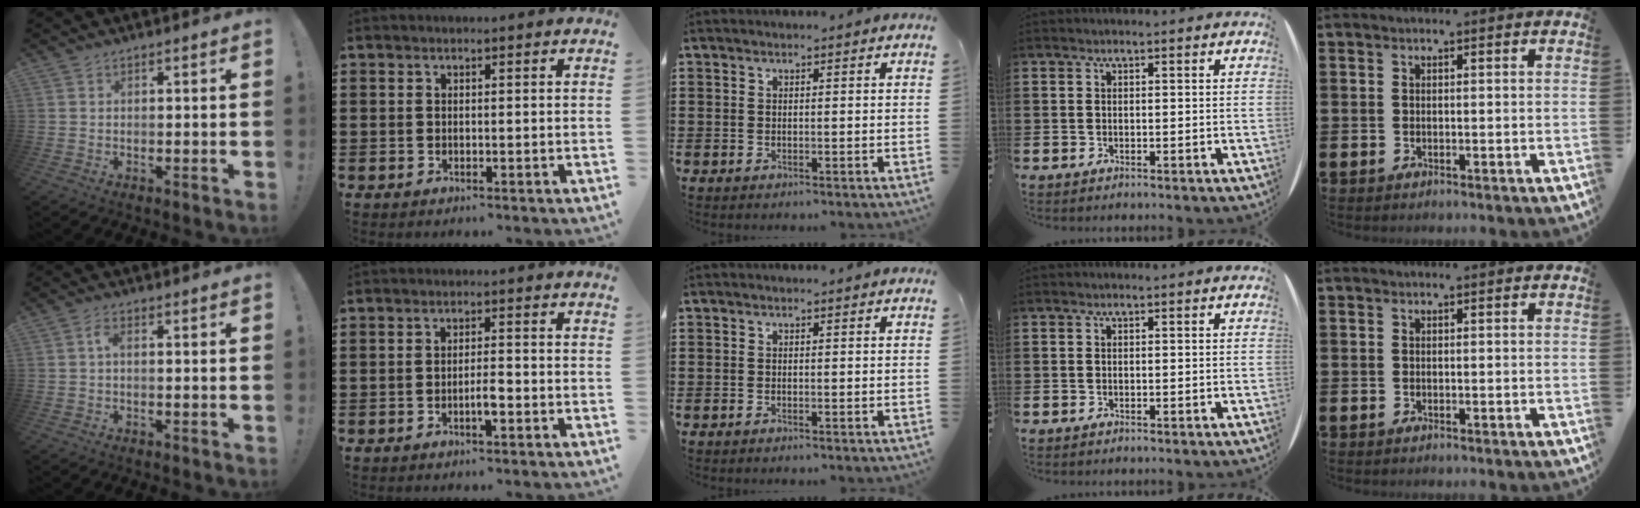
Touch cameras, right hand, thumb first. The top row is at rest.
{"thumb": {"total": 2.4, "force": [0.0, 0.8, 2.2], "torque": [-0.044, 0.005, -0.001]}, "index": {"total": 2.8, "force": [-1.2, 0.5, 2.4], "torque": [-0.043, 0.003, -0.022]}}